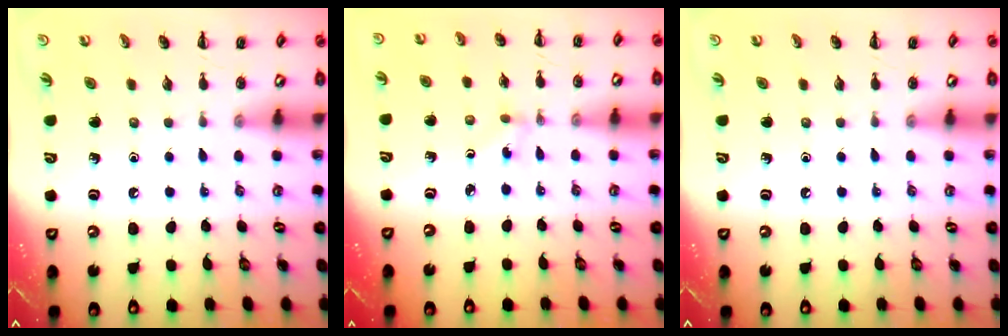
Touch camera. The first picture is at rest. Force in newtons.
{"total": 1.0, "press": 0.8, "slide": 0.6}
{"total": 0.0}